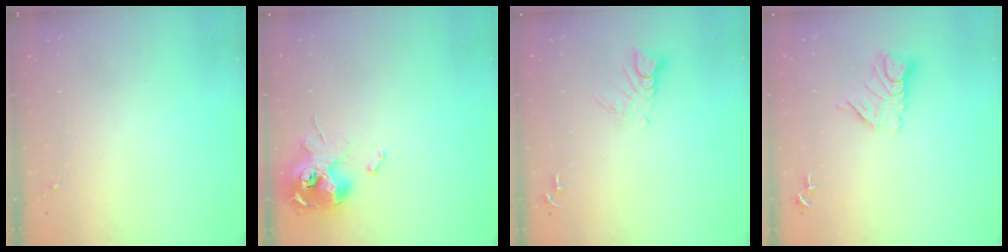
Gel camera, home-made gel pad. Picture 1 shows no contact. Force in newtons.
{"total": 13.2, "press": 13.1, "slide": 1.8}
{"total": 5.9, "press": 5.9, "slide": 0.5}
{"total": 9.8, "press": 9.8, "slide": 0.9}